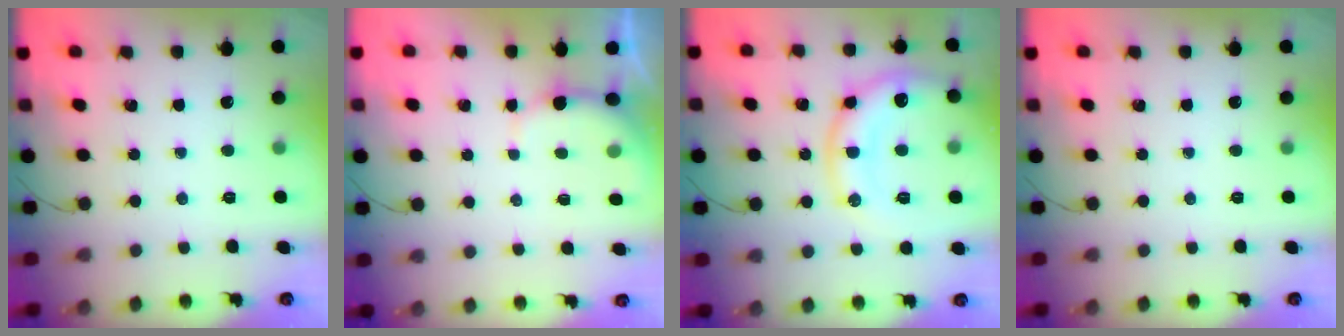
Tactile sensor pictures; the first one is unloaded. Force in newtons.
{"total": 3.0, "press": 2.9, "slide": 0.8}
{"total": 15.3, "press": 15.2, "slide": 1.5}
{"total": 0.0}